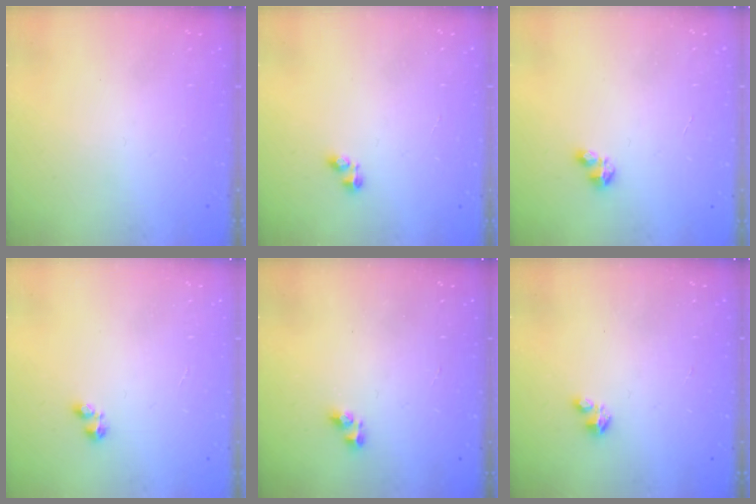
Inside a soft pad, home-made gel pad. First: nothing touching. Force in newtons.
{"total": 2.1, "press": 2.0, "slide": 0.4}
{"total": 3.4, "press": 3.4, "slide": 0.4}
{"total": 2.0, "press": 2.0, "slide": 0.2}
{"total": 3.8, "press": 3.8, "slide": 0.4}
{"total": 1.3, "press": 1.2, "slide": 0.4}